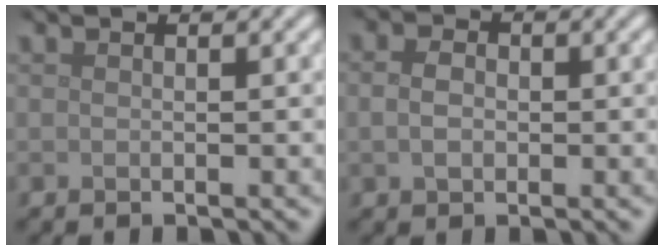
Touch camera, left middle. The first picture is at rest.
{"total": 2.2, "force": [0.0, 1.7, 1.5], "torque": [-0.033, 0.001, -0.001]}